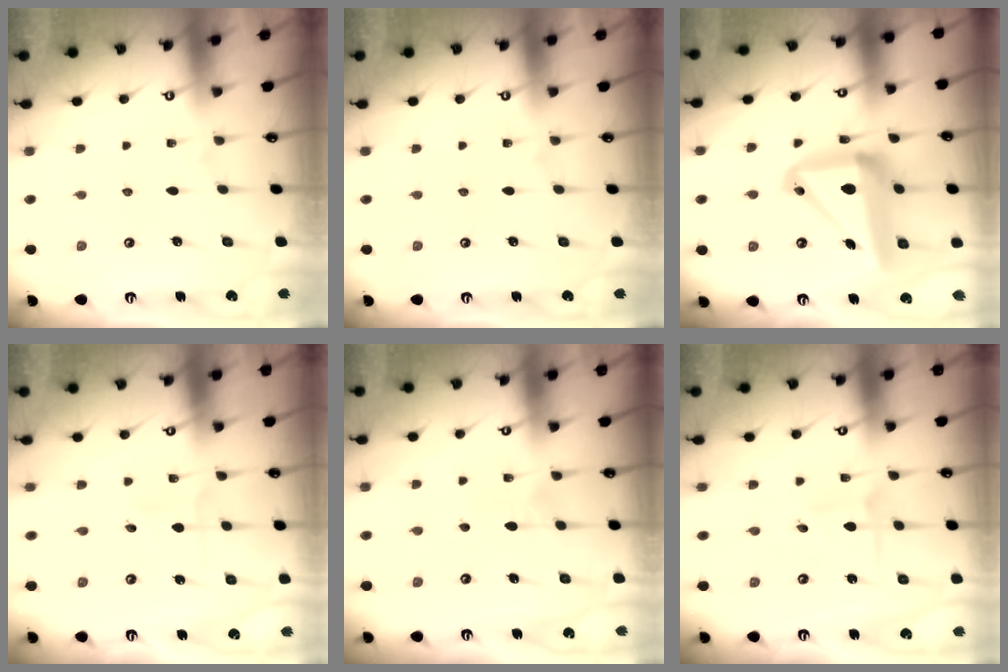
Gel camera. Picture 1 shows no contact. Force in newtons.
{"total": 0.0}
{"total": 18.2, "press": 18.1, "slide": 2.3}
{"total": 1.8, "press": 1.8, "slide": 0.1}
{"total": 6.0, "press": 6.0, "slide": 0.4}
{"total": 2.0, "press": 2.0, "slide": 0.3}